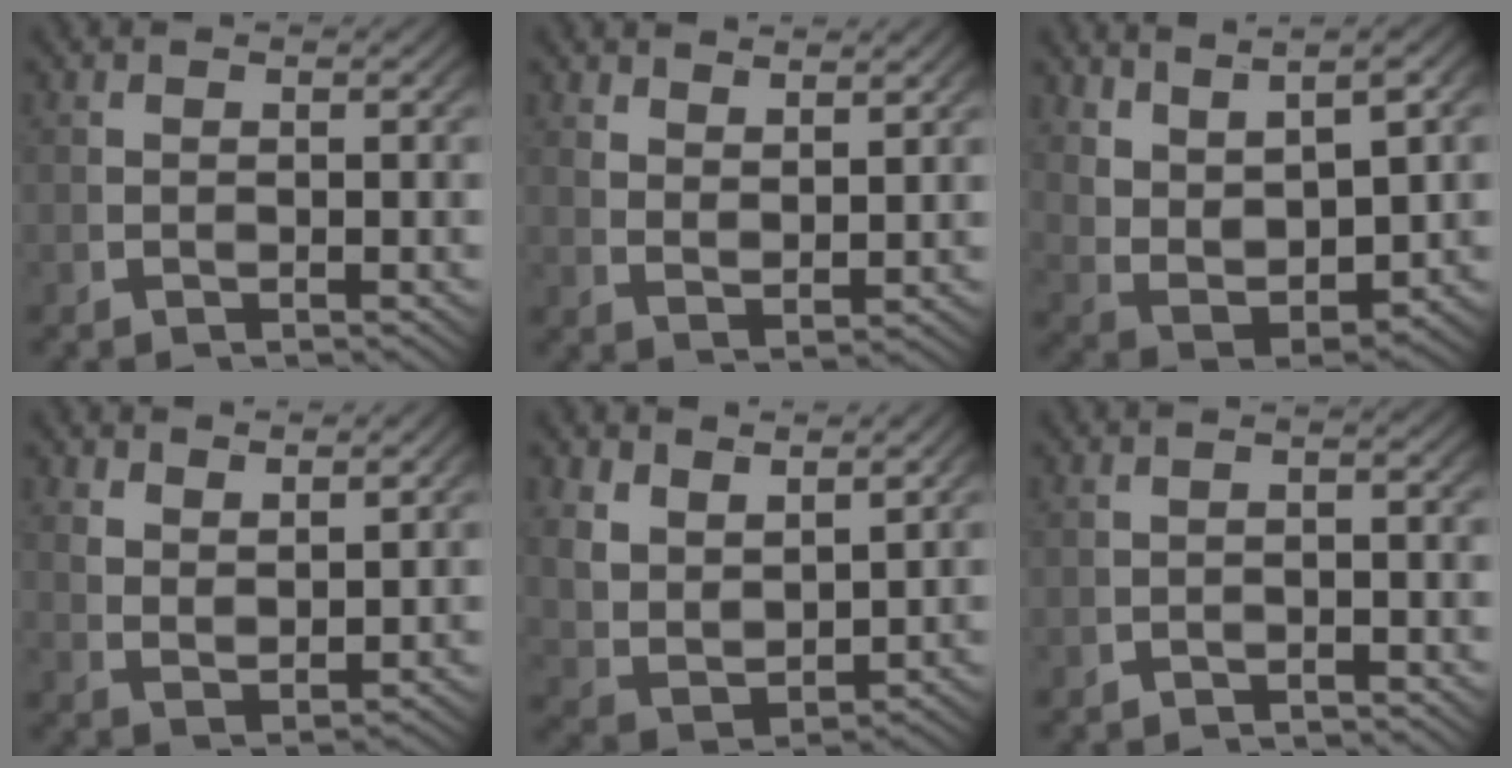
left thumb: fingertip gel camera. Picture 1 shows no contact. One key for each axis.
{"total": 2.8, "fx": 2.6, "fy": 0.5, "fz": 1.0, "tx": -0.016, "ty": -0.005, "tz": 0.059}
{"total": 9.9, "fx": 2.1, "fy": 6.8, "fz": 6.9, "tx": -0.157, "ty": -0.028, "tz": 0.051}
{"total": 3.3, "fx": 2.7, "fy": 1.0, "fz": 1.5, "tx": -0.028, "ty": -0.011, "tz": 0.064}
{"total": 6.4, "fx": 1.5, "fy": 4.7, "fz": 4.1, "tx": -0.105, "ty": -0.035, "tz": 0.049}
{"total": 1.9, "fx": -1.9, "fy": 0.2, "fz": 0.4, "tx": -0.007, "ty": -0.005, "tz": -0.030}